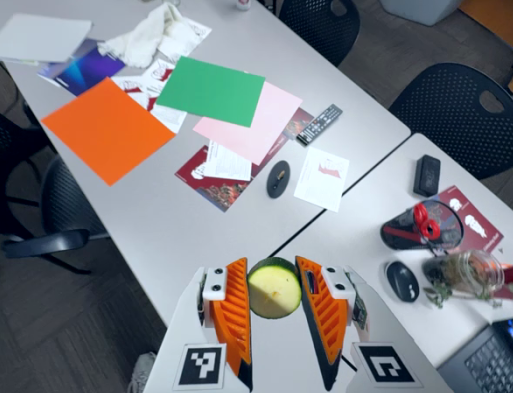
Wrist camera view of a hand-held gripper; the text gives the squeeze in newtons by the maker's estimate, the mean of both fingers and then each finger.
{"total": 10.2, "left": 10.5, "right": 9.8}